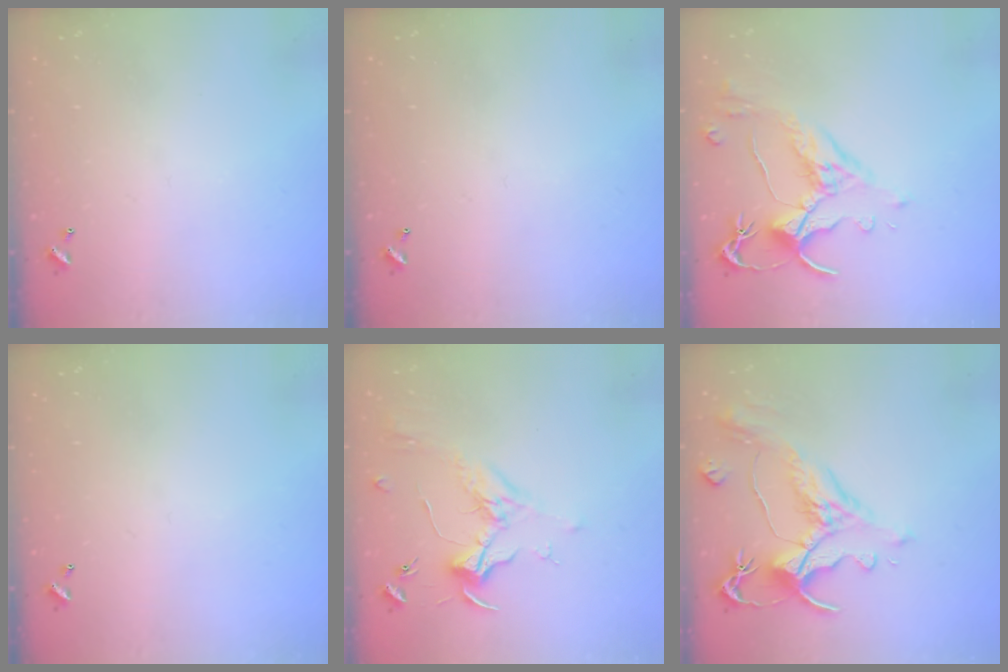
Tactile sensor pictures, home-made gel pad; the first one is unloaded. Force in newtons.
{"total": 0.0}
{"total": 2.5, "press": 2.1, "slide": 1.4}
{"total": 0.0}
{"total": 1.8, "press": 1.7, "slide": 0.8}
{"total": 1.5, "press": 0.1, "slide": 1.5}